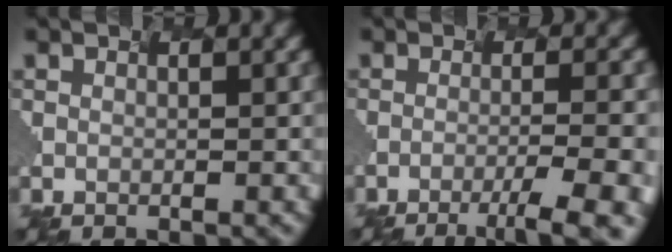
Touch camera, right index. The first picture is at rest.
{"total": 7.4, "force": [-3.6, 1.5, 6.3], "torque": [-0.072, 0.000, -0.037]}